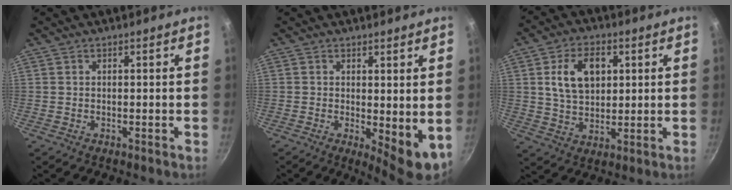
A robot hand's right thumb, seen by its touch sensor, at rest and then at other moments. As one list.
[{"total": 6.5, "force": [0.3, 2.6, 5.9], "torque": [-0.074, -0.014, 0.011]}, {"total": 10.7, "force": [2.8, 7.0, 7.5], "torque": [-0.109, -0.003, 0.050]}]